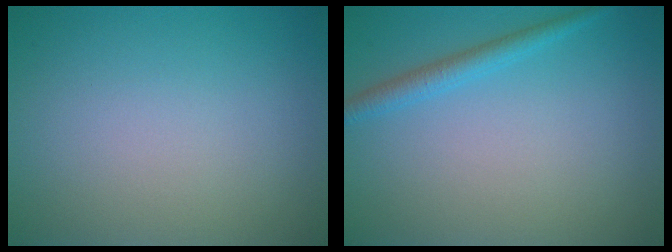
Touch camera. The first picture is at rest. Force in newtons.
{"total": 1.9, "press": 1.9, "slide": 0.1}